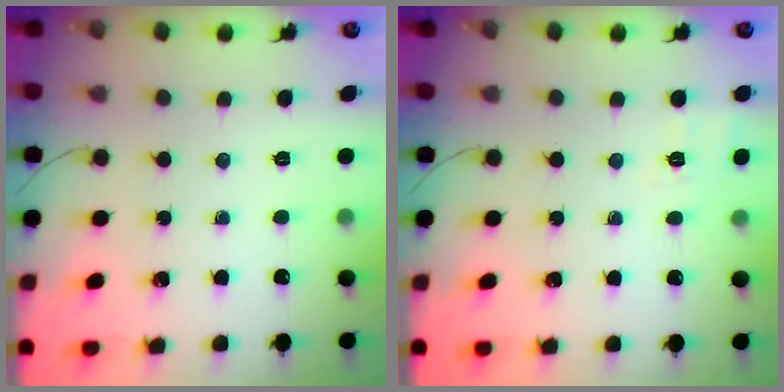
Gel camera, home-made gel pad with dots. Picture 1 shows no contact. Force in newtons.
{"total": 2.7, "press": 1.6, "slide": 2.1}